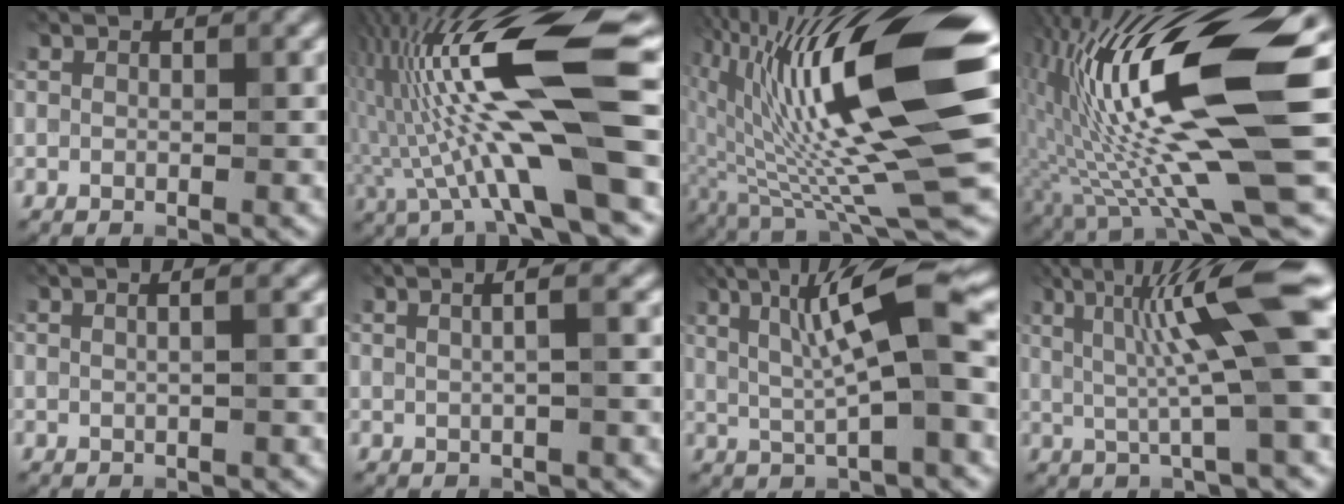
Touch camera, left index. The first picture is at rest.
{"total": 12.9, "force": [0.5, 2.2, 12.8], "torque": [-0.227, 0.018, 0.010]}
{"total": 17.0, "force": [2.4, 4.1, 16.3], "torque": [-0.266, 0.000, 0.040]}
{"total": 18.7, "force": [1.0, 4.6, 18.1], "torque": [-0.340, 0.012, 0.018]}
{"total": 3.0, "force": [1.1, 1.6, 2.3], "torque": [-0.006, 0.017, -0.018]}
{"total": 3.9, "force": [1.2, 1.9, 3.2], "torque": [-0.013, 0.028, -0.016]}
{"total": 8.5, "force": [1.9, 1.4, 8.2], "torque": [-0.132, 0.009, 0.030]}
{"total": 10.3, "force": [2.1, 1.1, 10.0], "torque": [-0.146, 0.009, 0.032]}